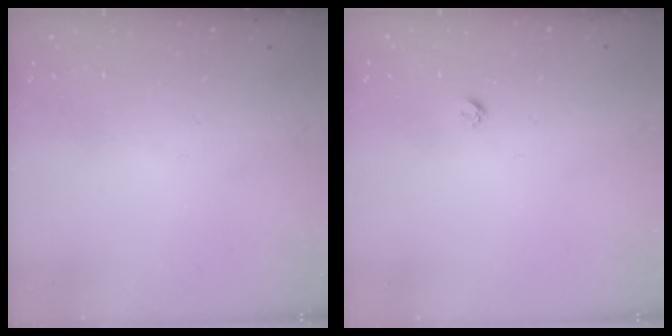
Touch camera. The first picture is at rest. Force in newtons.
{"total": 3.6, "press": 3.6, "slide": 0.3}